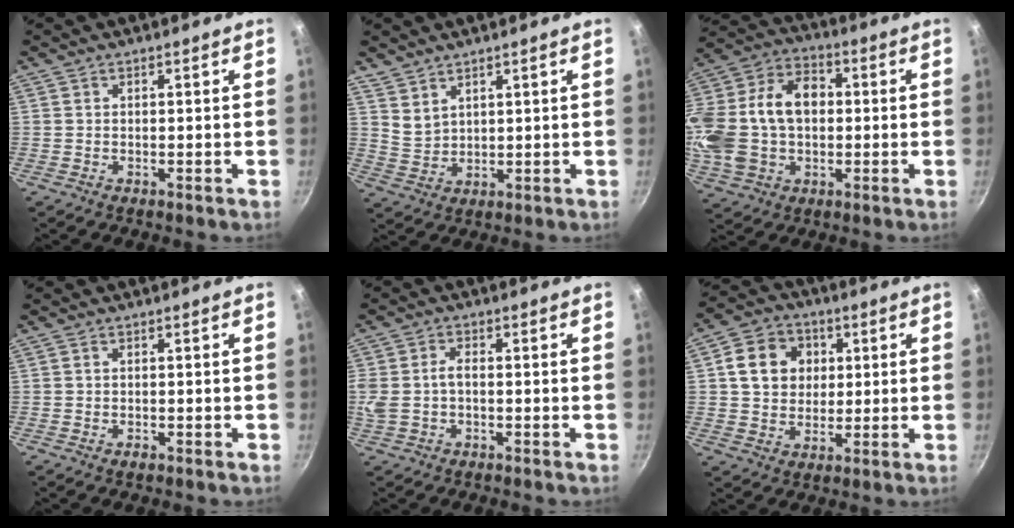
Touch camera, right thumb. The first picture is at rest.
{"total": 4.0, "force": [3.2, 2.1, 1.3], "torque": [-0.016, -0.015, 0.072]}
{"total": 22.6, "force": [0.6, 16.0, 16.0], "torque": [-0.315, 0.043, 0.011]}
{"total": 0.9, "force": [-0.4, 0.5, 0.7], "torque": [-0.010, 0.001, -0.008]}
{"total": 5.3, "force": [-0.5, 3.1, 4.3], "torque": [-0.088, 0.010, -0.012]}
{"total": 10.6, "force": [2.5, 8.9, 5.2], "torque": [-0.066, 0.009, 0.035]}